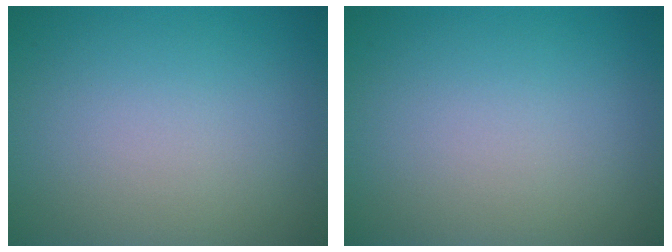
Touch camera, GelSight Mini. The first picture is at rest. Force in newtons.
{"total": 0.0}